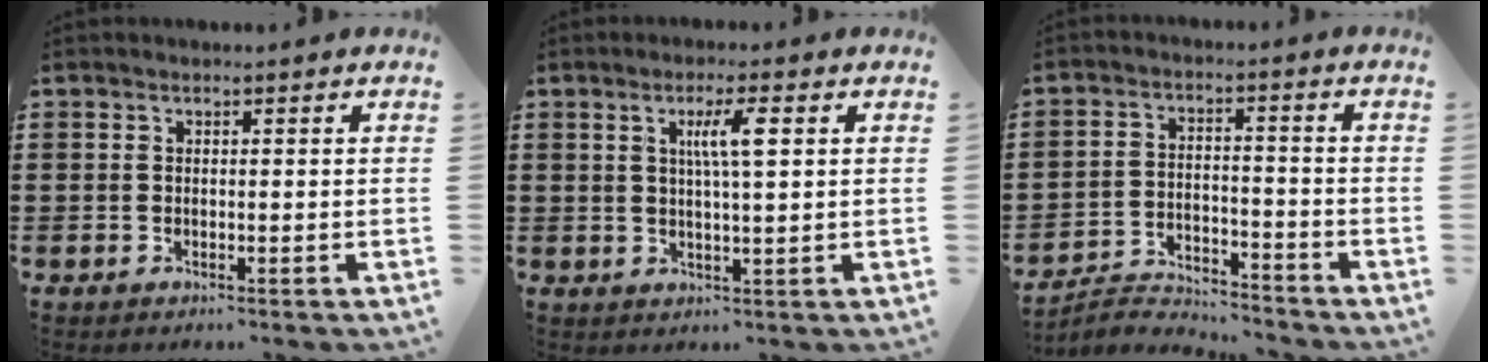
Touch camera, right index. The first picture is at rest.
{"total": 4.6, "force": [1.4, 0.4, 4.4], "torque": [-0.088, 0.006, 0.018]}
{"total": 4.1, "force": [-4.1, 0.3, 0.3], "torque": [-0.019, 0.003, -0.088]}